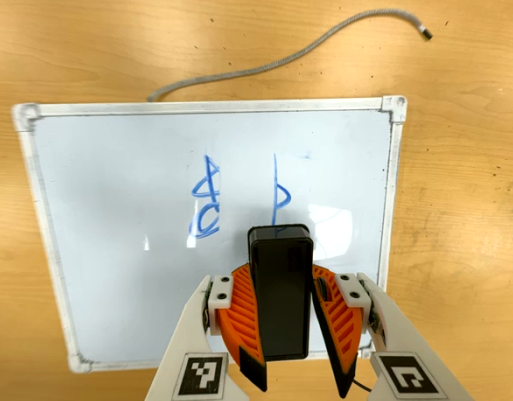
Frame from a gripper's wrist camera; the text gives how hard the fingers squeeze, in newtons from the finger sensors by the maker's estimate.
{"total": 8.9, "left": 9.1, "right": 8.7}